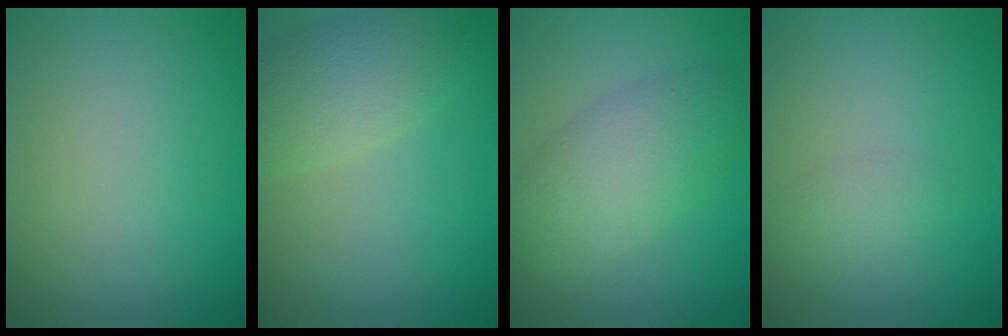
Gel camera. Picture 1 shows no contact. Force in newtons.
{"total": 4.3, "press": 4.3, "slide": 0.3}
{"total": 5.0, "press": 5.0, "slide": 0.2}
{"total": 1.2, "press": 1.2, "slide": 0.1}